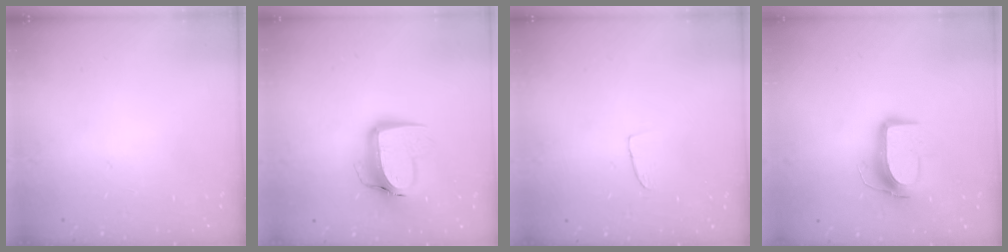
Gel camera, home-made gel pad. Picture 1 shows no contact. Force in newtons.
{"total": 12.0, "press": 12.0, "slide": 1.2}
{"total": 2.5, "press": 2.5, "slide": 0.1}
{"total": 10.6, "press": 10.5, "slide": 1.0}